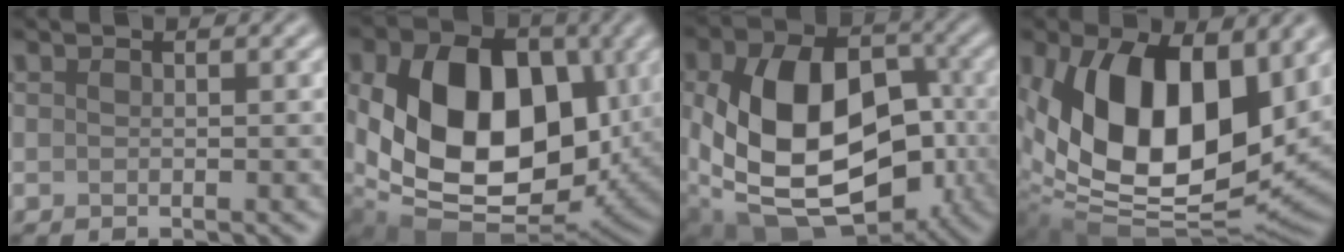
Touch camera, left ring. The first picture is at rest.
{"total": 13.3, "force": [1.0, 9.1, 9.7], "torque": [-0.166, -0.012, 0.023]}
{"total": 15.7, "force": [-2.0, 10.7, 11.2], "torque": [-0.220, -0.036, -0.018]}
{"total": 14.9, "force": [3.3, 8.2, 12.0], "torque": [-0.209, -0.015, 0.053]}